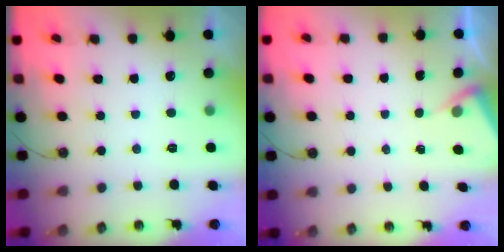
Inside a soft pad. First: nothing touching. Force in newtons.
{"total": 3.0, "press": 3.0, "slide": 0.5}